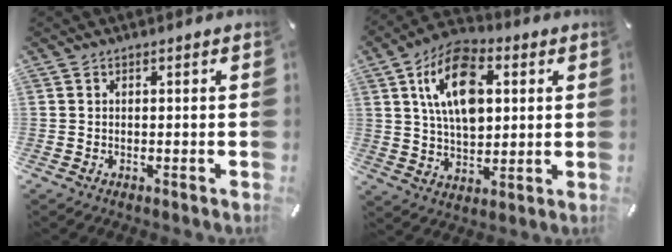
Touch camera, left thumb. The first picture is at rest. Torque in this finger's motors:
{"motor_torque": [0.89, 0.82, 1.53, -1.26, 0.45]}